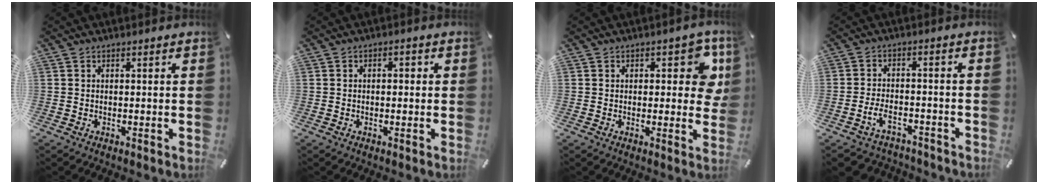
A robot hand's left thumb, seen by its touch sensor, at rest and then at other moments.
{"total": 1.7, "force": [-0.3, 1.0, 1.4], "torque": [-0.026, 0.005, -0.007]}
{"total": 8.7, "force": [2.8, 4.7, 6.7], "torque": [-0.067, -0.009, 0.042]}
{"total": 5.9, "force": [-3.3, 3.5, 3.4], "torque": [-0.074, 0.013, -0.063]}